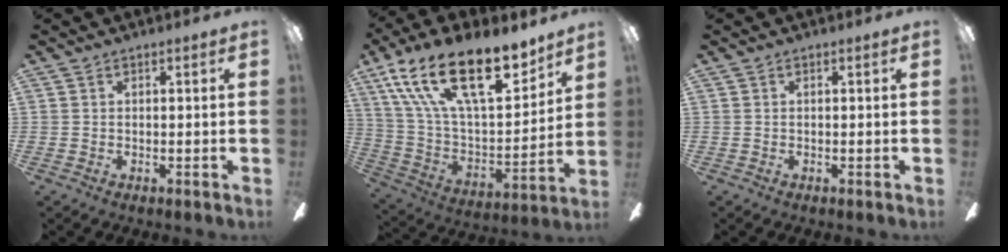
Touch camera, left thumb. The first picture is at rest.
{"total": 25.4, "force": [16.1, 10.4, 16.7], "torque": [-0.300, -0.095, 0.281]}
{"total": 0.0}